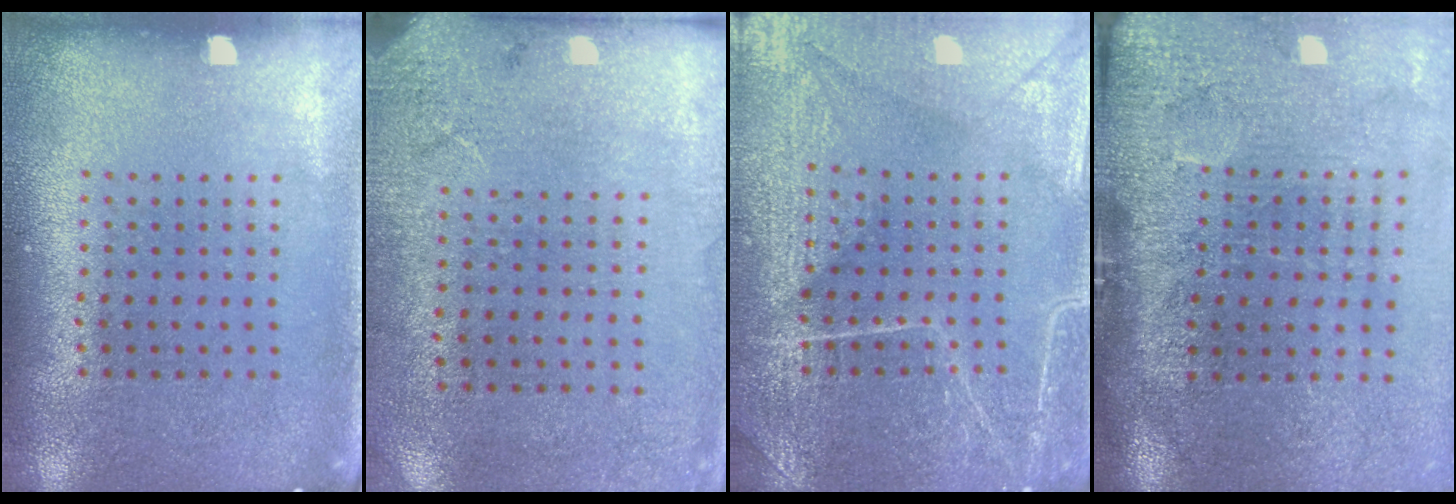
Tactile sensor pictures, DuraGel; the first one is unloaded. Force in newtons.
{"total": 2.7, "press": 2.2, "slide": 1.5}
{"total": 4.3, "press": 4.2, "slide": 1.1}
{"total": 4.8, "press": 3.7, "slide": 3.1}